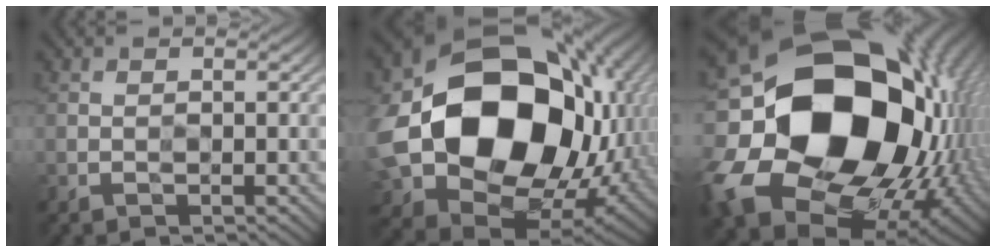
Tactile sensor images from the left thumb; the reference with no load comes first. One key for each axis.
{"total": 22.0, "fx": 1.6, "fy": 17.6, "fz": 13.1, "tx": -0.337, "ty": -0.061, "tz": 0.076}
{"total": 23.0, "fx": 0.3, "fy": 18.4, "fz": 13.8, "tx": -0.330, "ty": -0.053, "tz": 0.021}